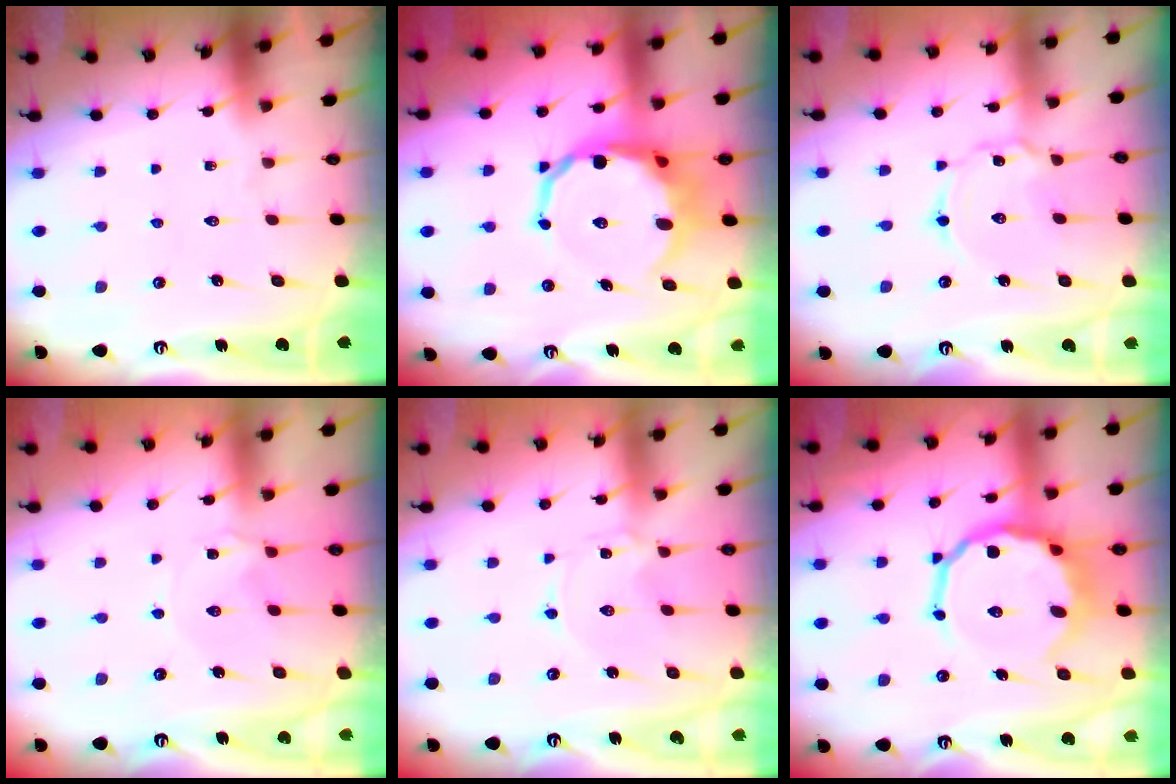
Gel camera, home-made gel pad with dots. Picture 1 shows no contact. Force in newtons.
{"total": 13.0, "press": 12.7, "slide": 3.0}
{"total": 3.1, "press": 3.1, "slide": 0.4}
{"total": 1.1, "press": 1.0, "slide": 0.3}
{"total": 0.0}
{"total": 13.5, "press": 13.0, "slide": 3.8}